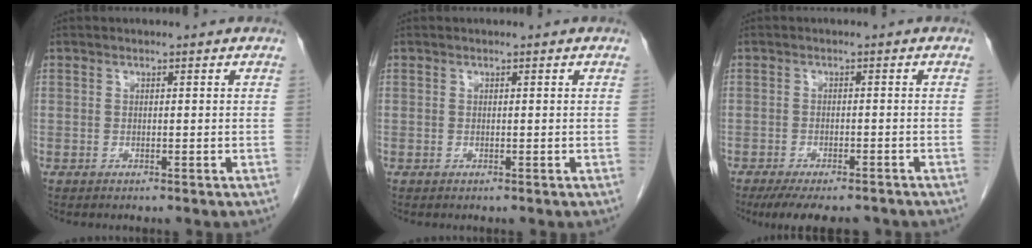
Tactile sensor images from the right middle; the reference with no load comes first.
{"total": 0.0}
{"total": 10.1, "force": [-8.4, 2.8, 4.7], "torque": [-0.071, -0.009, -0.117]}